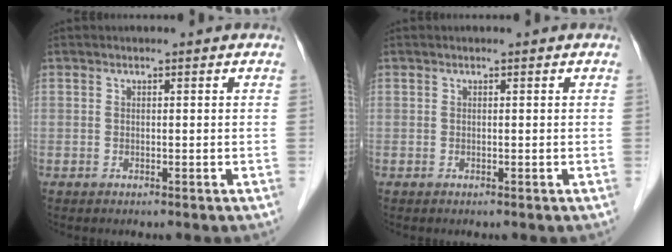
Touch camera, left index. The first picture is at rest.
{"total": 0.0}